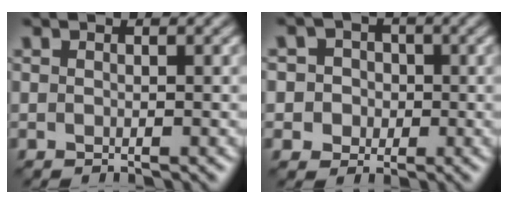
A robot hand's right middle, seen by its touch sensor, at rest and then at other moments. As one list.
[{"total": 4.7, "force": [0.6, 4.4, 1.4], "torque": [-0.007, 0.030, -0.011]}]